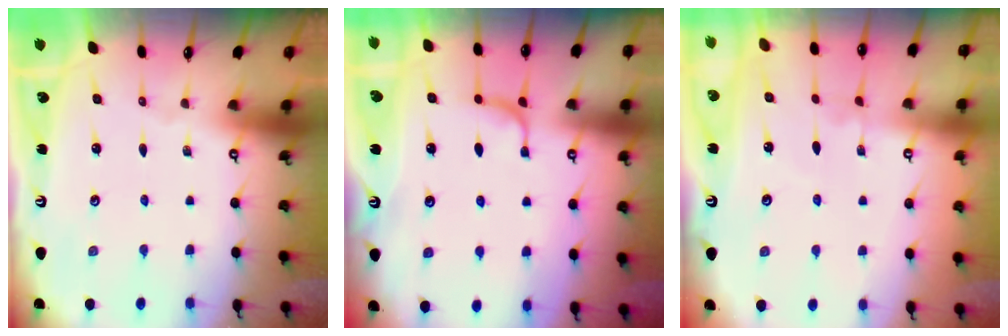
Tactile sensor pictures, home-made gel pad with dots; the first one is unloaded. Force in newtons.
{"total": 1.4, "press": 1.2, "slide": 0.6}
{"total": 4.0, "press": 4.0, "slide": 0.2}